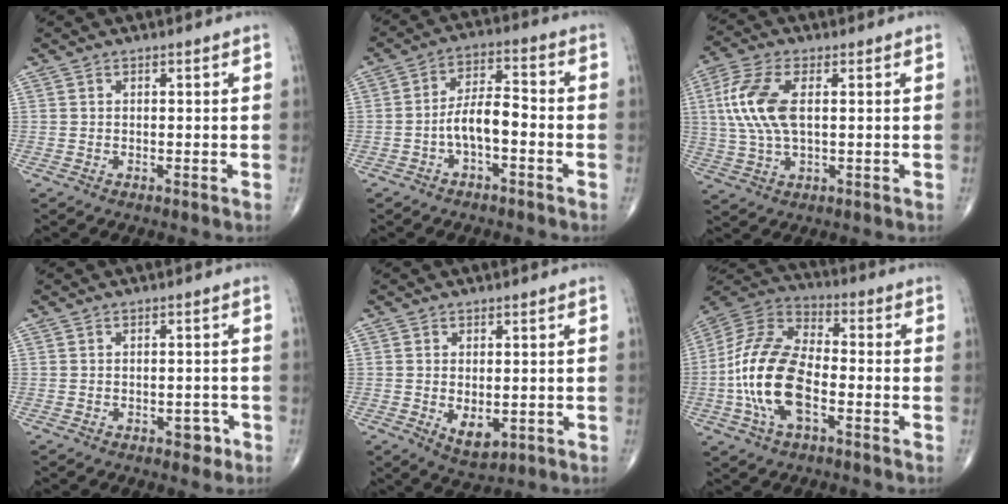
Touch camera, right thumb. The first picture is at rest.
{"total": 7.1, "force": [-2.3, 2.9, 6.0], "torque": [-0.105, 0.037, -0.046]}
{"total": 11.1, "force": [1.8, 5.2, 9.6], "torque": [-0.228, 0.005, 0.036]}
{"total": 2.4, "force": [-1.3, 1.5, 1.4], "torque": [-0.007, 0.008, -0.016]}
{"total": 5.1, "force": [-0.8, 2.9, 4.1], "torque": [-0.061, -0.011, -0.002]}
{"total": 17.4, "force": [-3.9, 8.8, 14.4], "torque": [-0.295, 0.029, -0.079]}